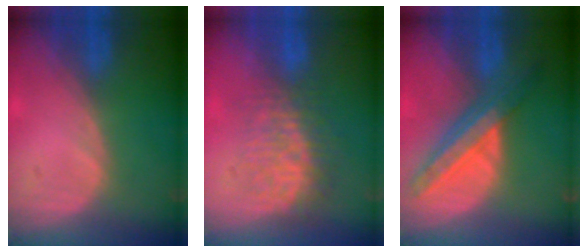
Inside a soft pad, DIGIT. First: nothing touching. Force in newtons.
{"total": 8.8, "press": 7.4, "slide": 4.7}
{"total": 8.7, "press": 7.5, "slide": 4.4}